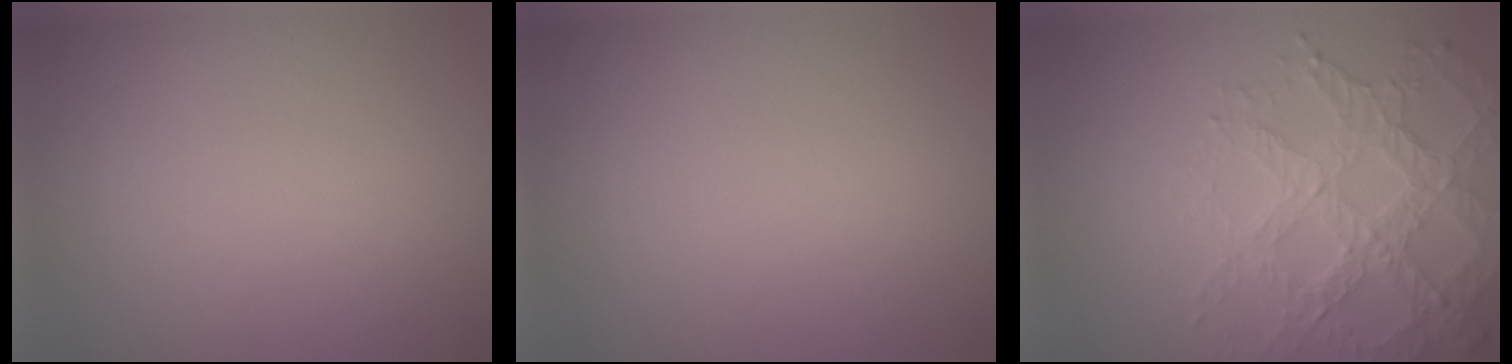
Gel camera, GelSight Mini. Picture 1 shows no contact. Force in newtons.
{"total": 0.0}
{"total": 5.9, "press": 4.7, "slide": 3.6}